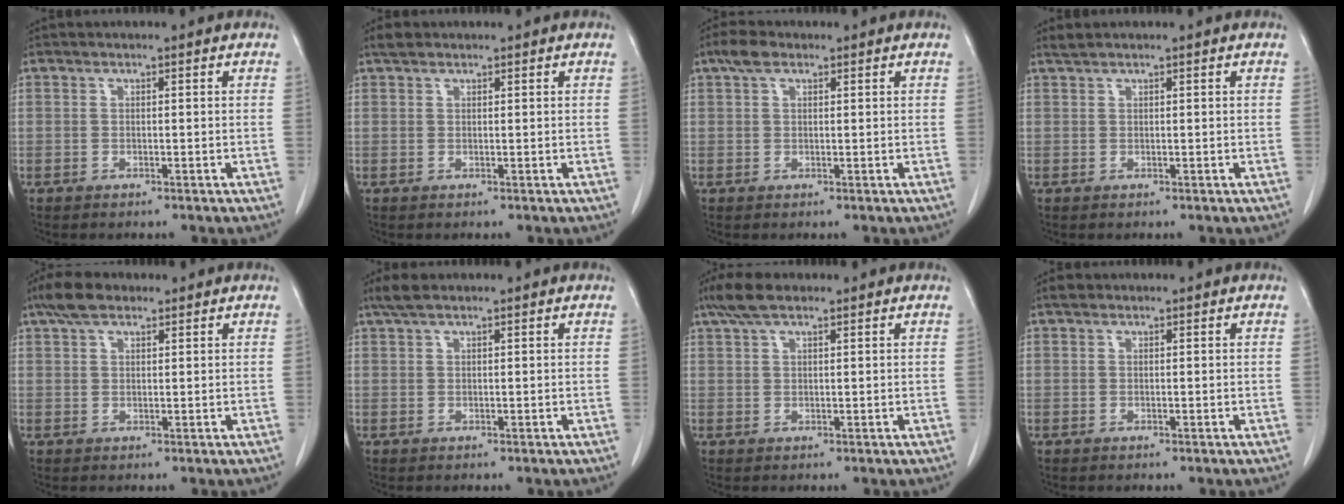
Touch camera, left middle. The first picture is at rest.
{"total": 1.5, "force": [1.2, 0.7, 0.4], "torque": [-0.012, 0.012, 0.020]}
{"total": 2.7, "force": [1.7, 1.4, 1.7], "torque": [-0.038, 0.016, 0.032]}
{"total": 0.9, "force": [0.8, -0.1, 0.3], "torque": [-0.011, 0.009, 0.021]}
{"total": 4.5, "force": [3.3, 1.9, 2.5], "torque": [-0.058, 0.017, 0.062]}
{"total": 2.7, "force": [2.1, 0.8, 1.6], "torque": [-0.038, 0.016, 0.041]}
{"total": 4.7, "force": [3.4, 1.4, 2.9], "torque": [-0.068, 0.020, 0.064]}
{"total": 0.9, "force": [0.7, 0.5, 0.3], "torque": [-0.009, 0.010, 0.011]}